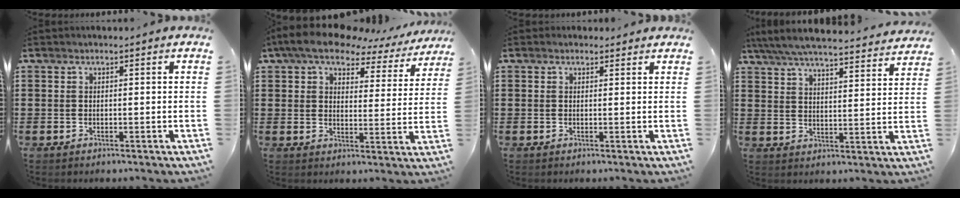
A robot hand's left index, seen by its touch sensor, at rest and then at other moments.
{"total": 7.1, "force": [5.9, 2.6, 3.2], "torque": [-0.085, -0.023, 0.100]}
{"total": 1.0, "force": [0.8, 0.5, 0.2], "torque": [-0.005, 0.005, 0.016]}
{"total": 6.3, "force": [5.9, 0.0, 2.1], "torque": [-0.066, -0.038, 0.102]}